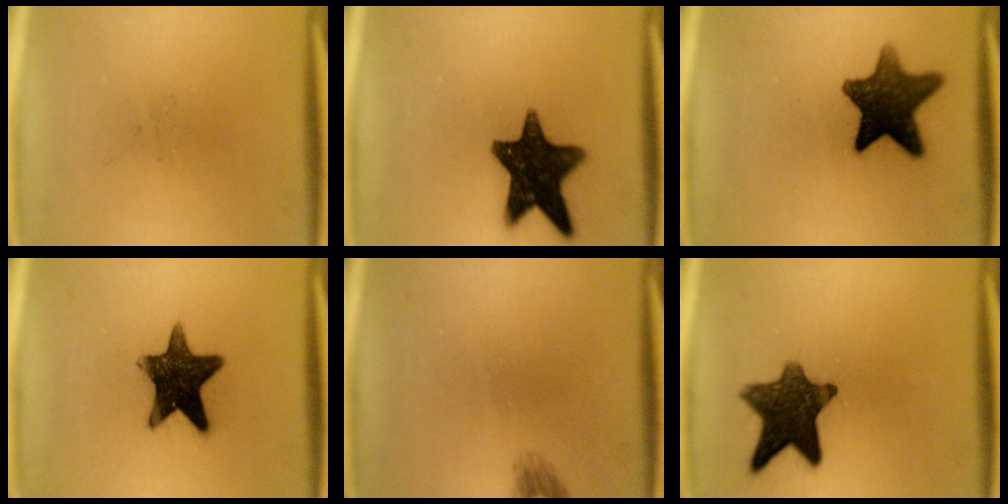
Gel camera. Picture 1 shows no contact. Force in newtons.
{"total": 14.9}
{"total": 12.6}
{"total": 14.1}
{"total": 1.3}
{"total": 11.5}